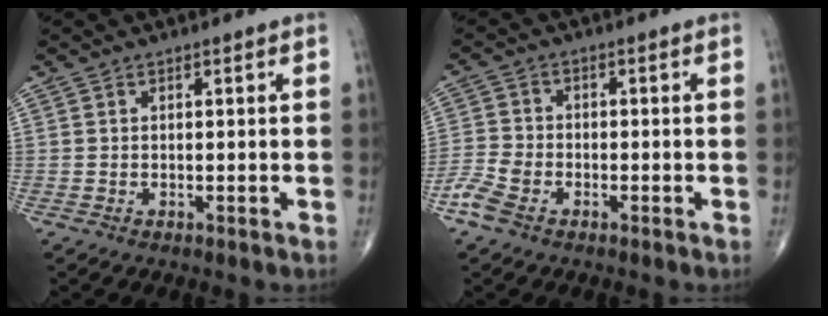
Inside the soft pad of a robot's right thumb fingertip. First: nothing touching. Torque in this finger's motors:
{"motor_torque": [2.73, 2.27, -0.05, -0.19, 0.09]}